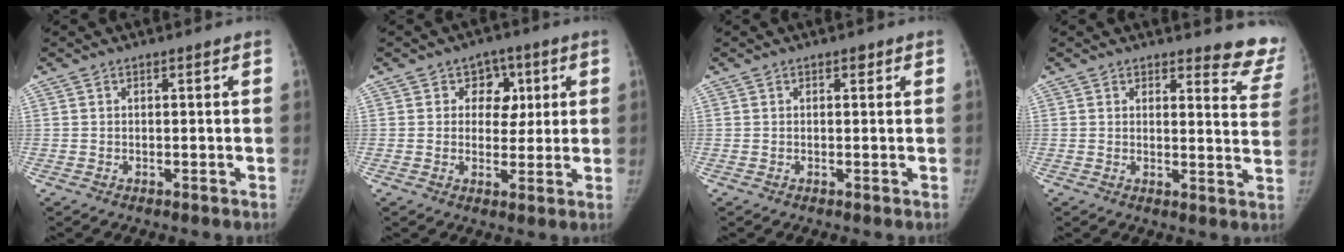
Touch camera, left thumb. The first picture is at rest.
{"total": 6.1, "force": [2.0, 5.1, 2.8], "torque": [0.005, -0.002, 0.023]}
{"total": 0.9, "force": [0.5, 0.5, 0.5], "torque": [-0.002, -0.002, 0.005]}
{"total": 10.1, "force": [9.8, 2.5, 0.9], "torque": [0.038, -0.098, 0.076]}